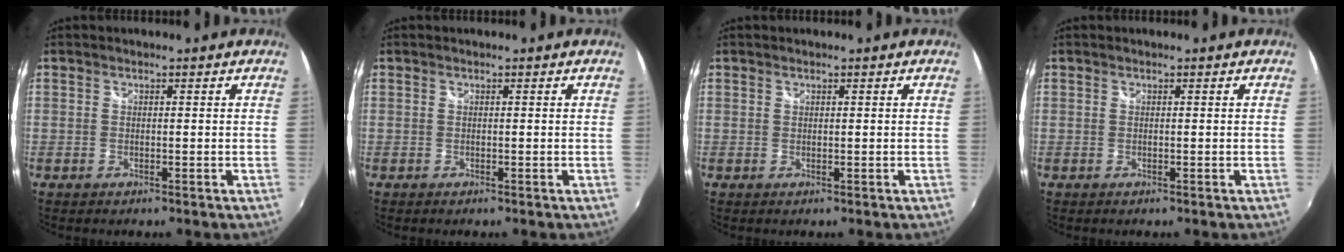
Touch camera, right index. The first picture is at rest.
{"total": 0.0}
{"total": 0.0}
{"total": 0.0}